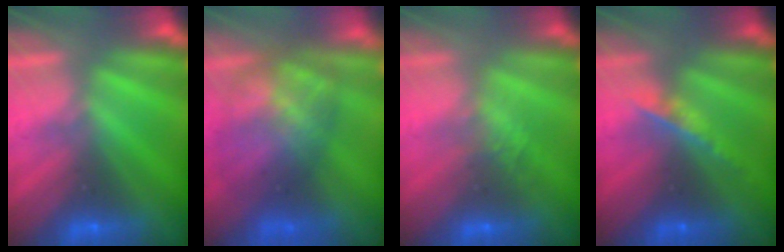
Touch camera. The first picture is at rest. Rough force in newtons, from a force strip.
{"total": 7.4}
{"total": 1.1}
{"total": 2.0}